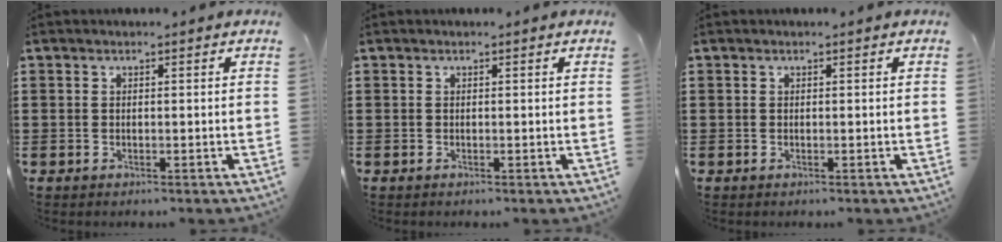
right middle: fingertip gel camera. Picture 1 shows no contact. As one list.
[{"total": 0.0}, {"total": 0.0}]